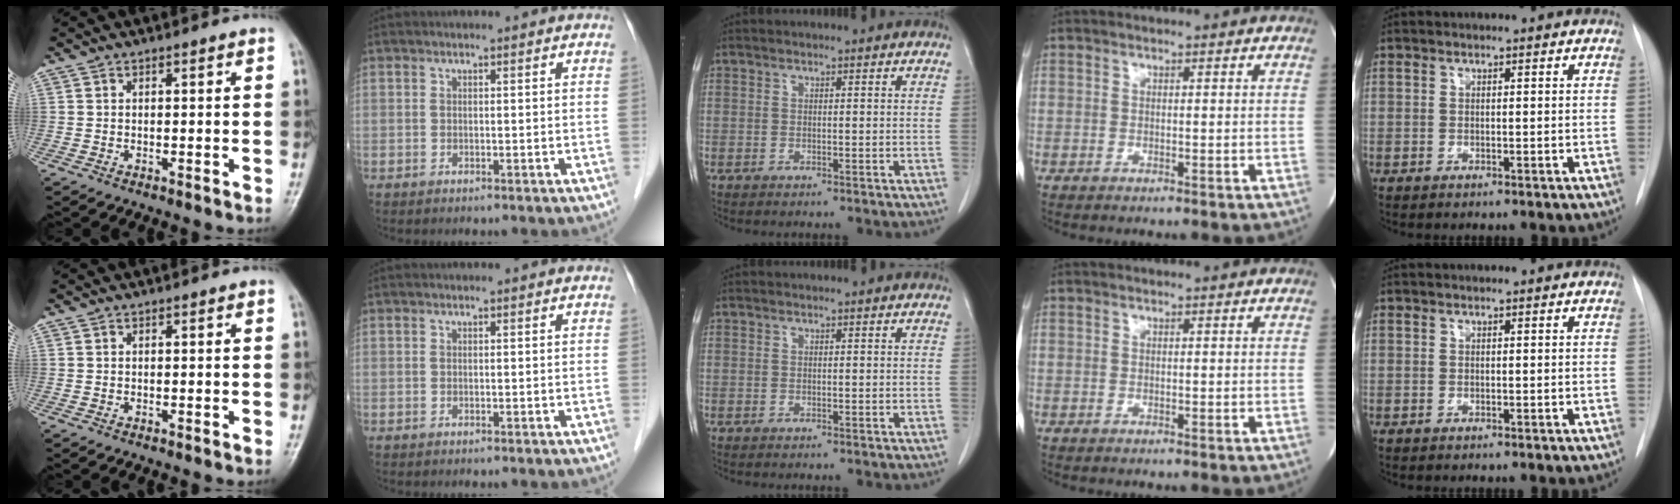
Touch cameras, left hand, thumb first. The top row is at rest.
{}